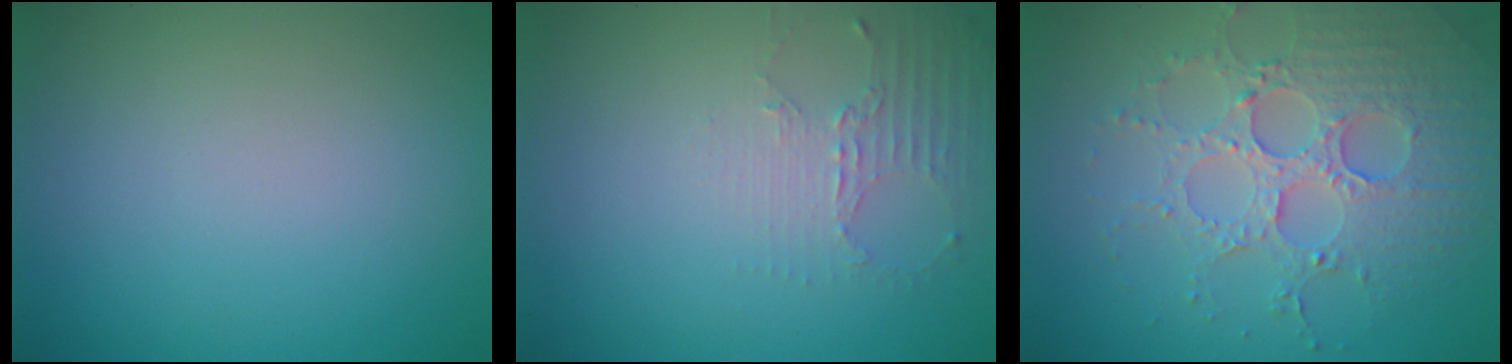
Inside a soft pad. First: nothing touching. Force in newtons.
{"total": 2.2, "press": 1.6, "slide": 1.5}
{"total": 5.1, "press": 4.5, "slide": 2.3}